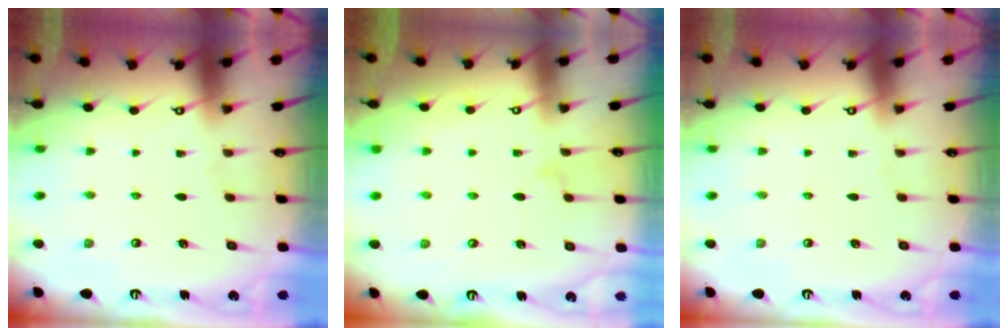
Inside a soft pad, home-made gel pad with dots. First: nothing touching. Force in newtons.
{"total": 7.6, "press": 7.6, "slide": 0.5}
{"total": 0.0}